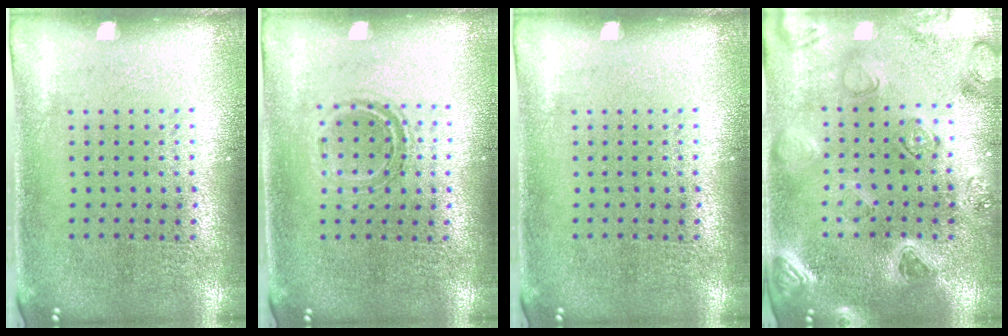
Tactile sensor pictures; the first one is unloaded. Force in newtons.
{"total": 1.1, "press": 0.9, "slide": 0.6}
{"total": 0.0}
{"total": 2.1, "press": 2.1, "slide": 0.2}